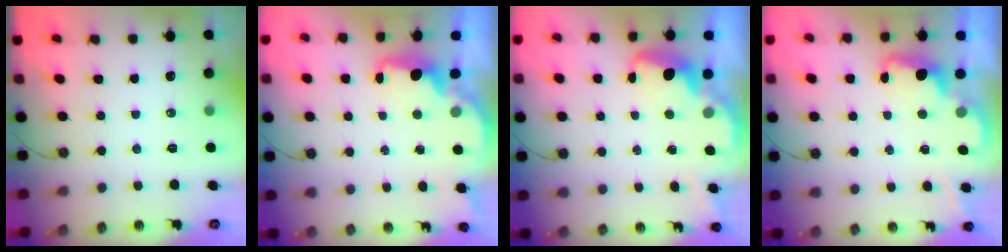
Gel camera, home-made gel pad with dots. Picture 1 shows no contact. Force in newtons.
{"total": 2.2, "press": 2.1, "slide": 0.6}
{"total": 2.6, "press": 2.6, "slide": 0.4}
{"total": 2.2, "press": 2.1, "slide": 0.5}